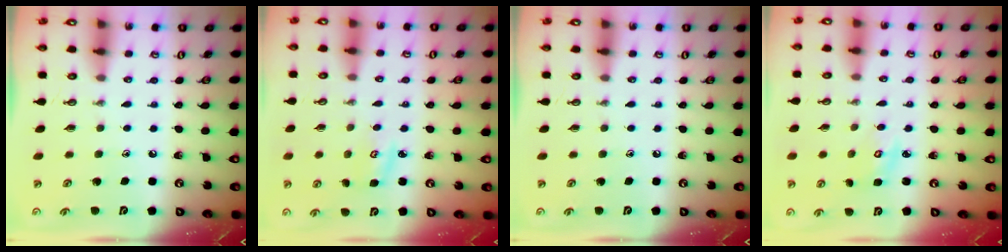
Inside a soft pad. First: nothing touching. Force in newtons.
{"total": 3.5, "press": 3.5, "slide": 0.4}
{"total": 0.0}
{"total": 2.7, "press": 2.7, "slide": 0.0}